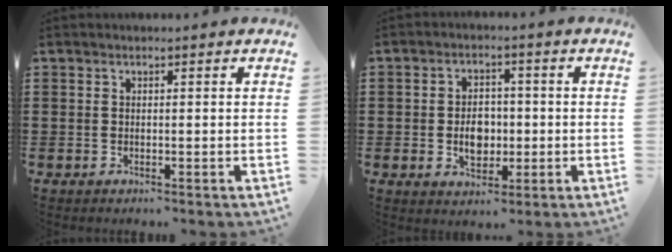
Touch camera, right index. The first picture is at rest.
{"total": 5.0, "force": [-0.6, 3.6, 3.4], "torque": [-0.053, 0.003, -0.016]}